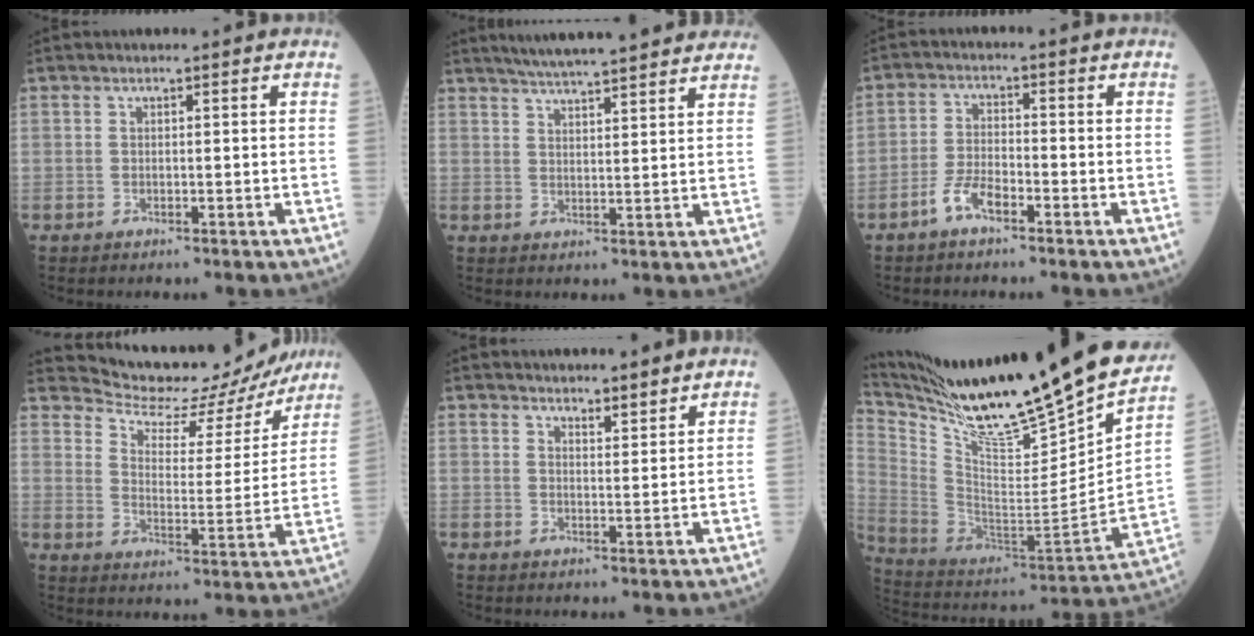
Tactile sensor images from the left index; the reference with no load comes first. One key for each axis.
{"total": 15.5, "fx": 13.7, "fy": 1.1, "fz": 7.2, "tx": -0.112, "ty": 0.028, "tz": 0.180}
{"total": 4.1, "fx": -2.9, "fy": 1.2, "fz": 2.7, "tx": -0.063, "ty": 0.002, "tz": -0.059}
{"total": 16.1, "fx": 15.6, "fy": 3.6, "fz": 1.9, "tx": -0.023, "ty": -0.021, "tz": 0.199}
{"total": 6.9, "fx": 6.6, "fy": 1.2, "fz": 1.5, "tx": -0.014, "ty": 0.012, "tz": 0.080}
{"total": 33.7, "fx": 27.5, "fy": 2.8, "fz": 19.3, "tx": -0.340, "ty": -0.077, "tz": 0.418}